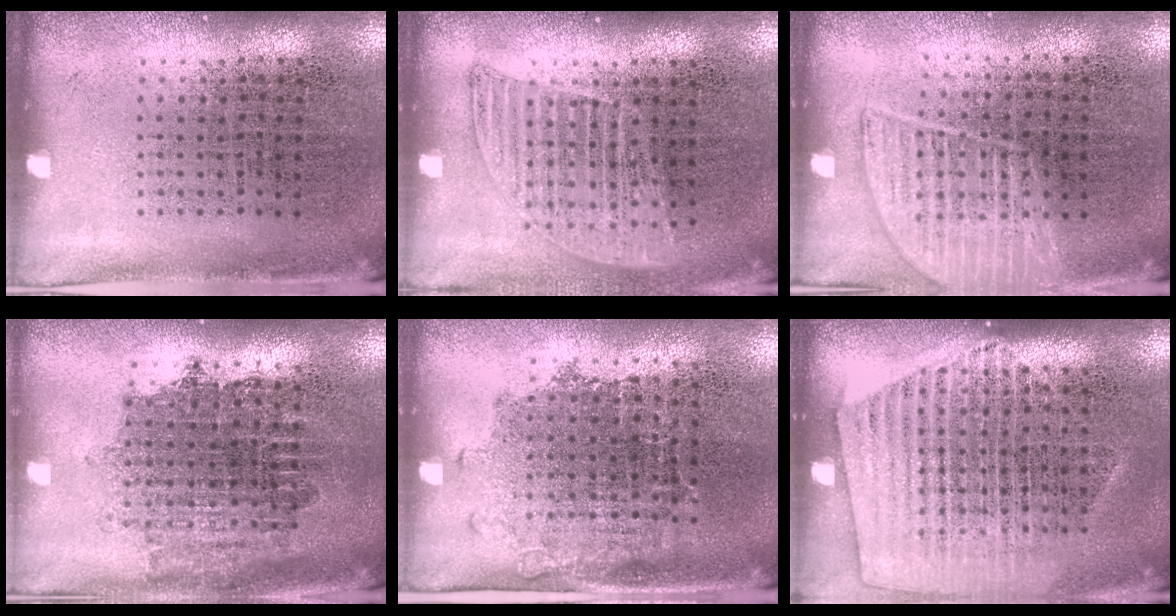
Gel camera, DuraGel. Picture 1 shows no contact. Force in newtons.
{"total": 1.2, "press": 1.1, "slide": 0.5}
{"total": 1.4, "press": 1.3, "slide": 0.6}
{"total": 1.8, "press": 1.4, "slide": 1.1}
{"total": 1.1, "press": 0.9, "slide": 0.6}
{"total": 1.5, "press": 1.4, "slide": 0.4}